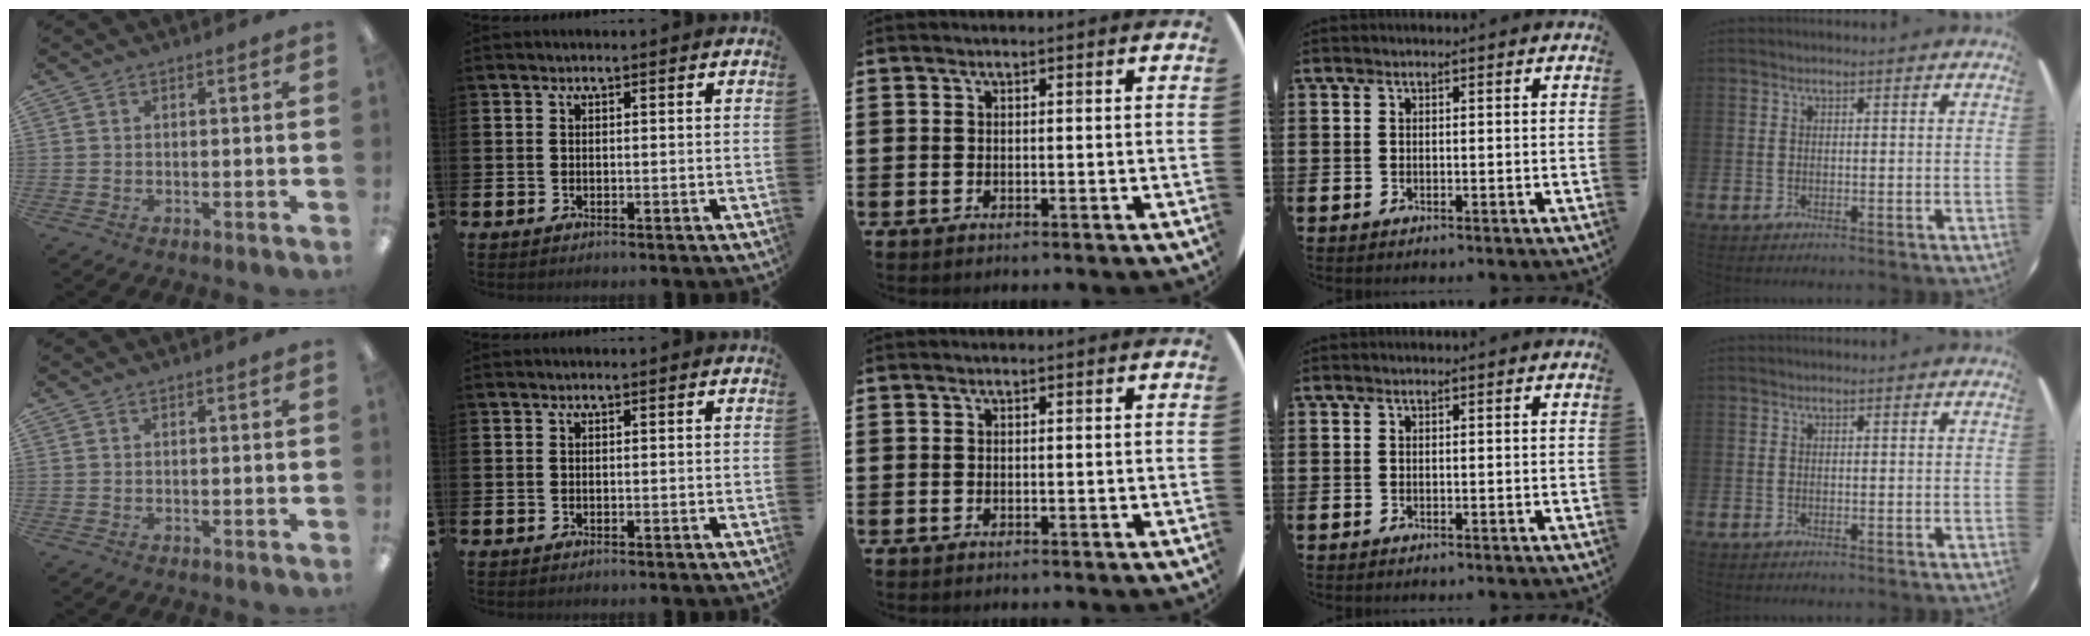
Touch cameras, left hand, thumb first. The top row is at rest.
{}